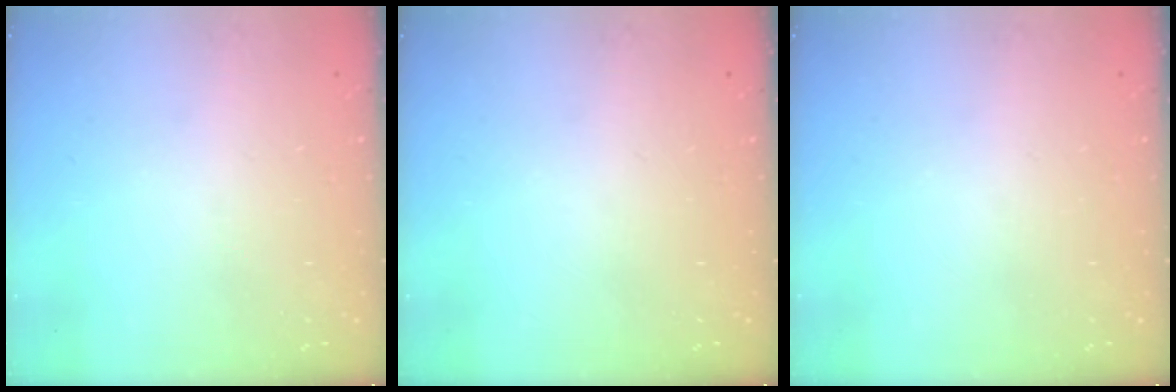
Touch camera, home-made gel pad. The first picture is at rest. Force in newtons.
{"total": 0.0}
{"total": 0.0}